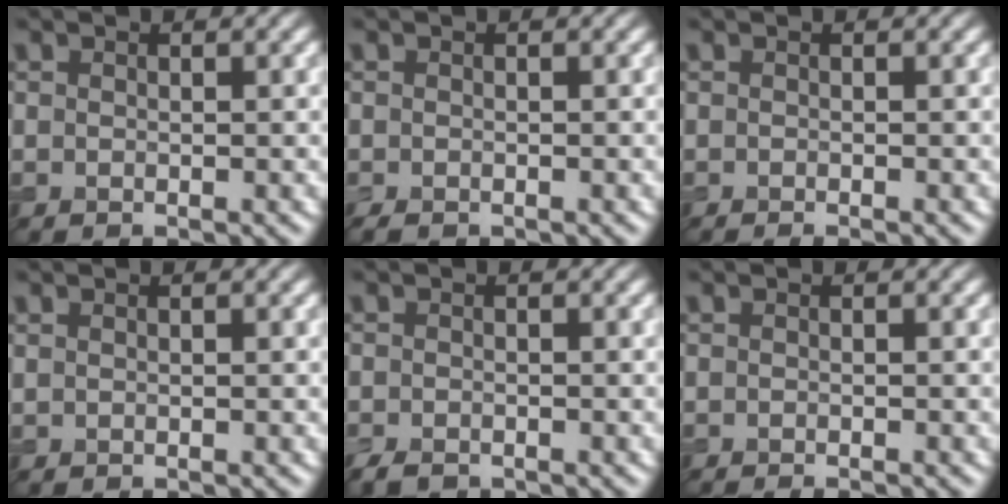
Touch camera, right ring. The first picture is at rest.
{"total": 0.9, "force": [-0.8, 0.4, 0.3], "torque": [-0.006, -0.005, -0.015]}
{"total": 0.9, "force": [-0.6, 0.2, 0.6], "torque": [-0.004, -0.005, -0.012]}
{"total": 0.0}
{"total": 1.6, "force": [-1.3, 0.7, 0.7], "torque": [-0.014, -0.005, -0.026]}
{"total": 1.0, "force": [-0.8, 0.2, 0.6], "torque": [0.000, -0.004, -0.013]}